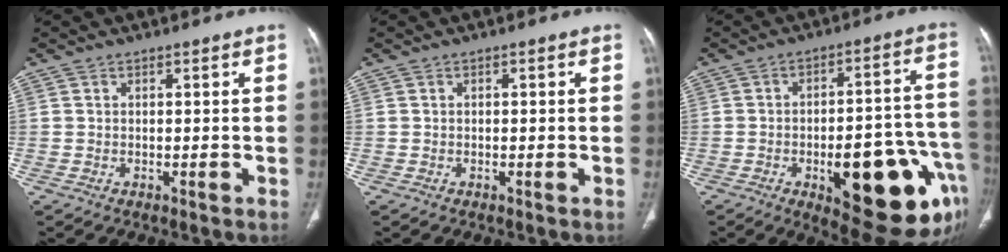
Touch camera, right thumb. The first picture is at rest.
{"total": 0.0}
{"total": 23.5, "force": [-8.8, 8.7, 19.9], "torque": [-0.197, 0.038, -0.097]}